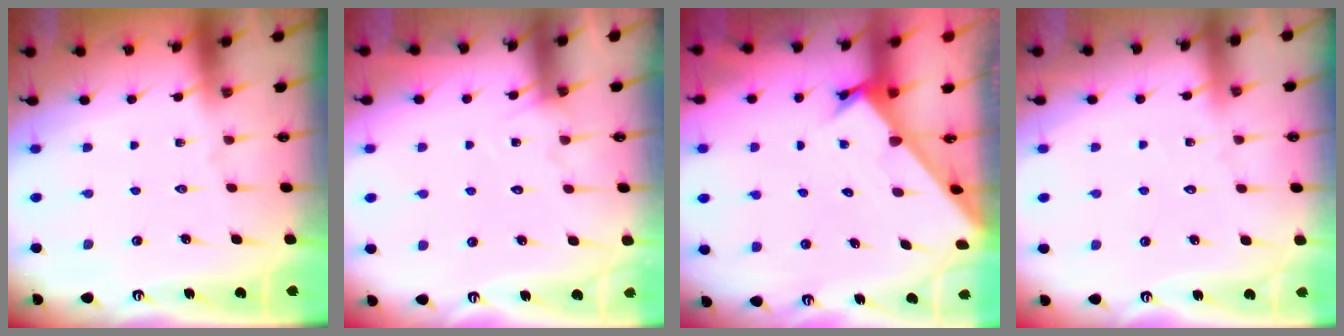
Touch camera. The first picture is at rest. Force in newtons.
{"total": 6.6, "press": 6.6, "slide": 0.5}
{"total": 2.2, "press": 2.2, "slide": 0.2}
{"total": 2.7, "press": 2.7, "slide": 0.2}